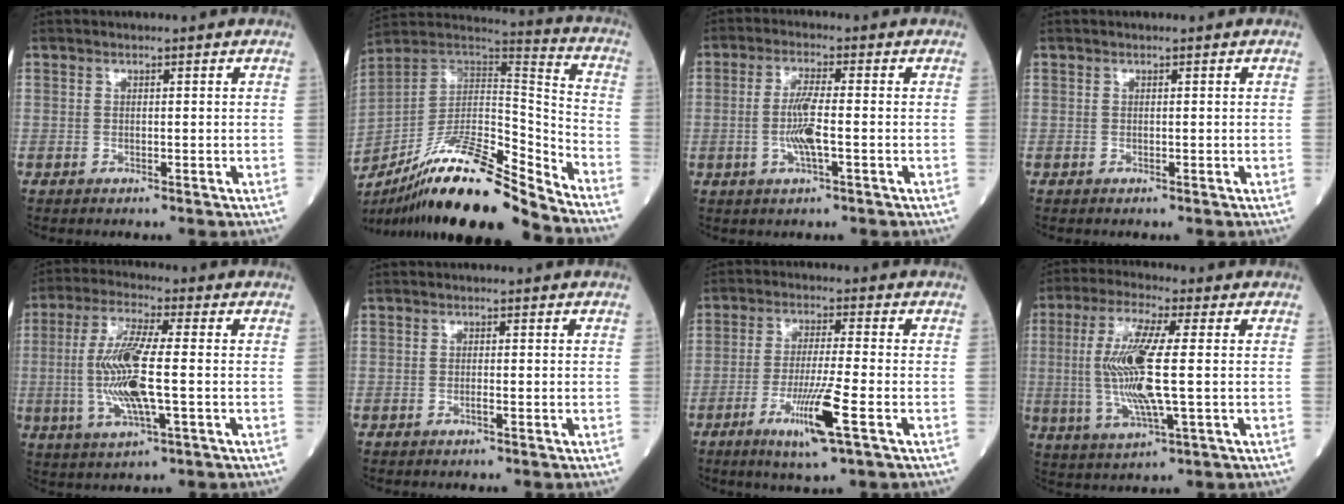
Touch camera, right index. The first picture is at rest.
{"total": 20.9, "force": [-16.3, 2.0, 12.9], "torque": [-0.244, 0.011, -0.294]}
{"total": 5.5, "force": [-0.9, 0.3, 5.4], "torque": [-0.113, -0.005, -0.020]}
{"total": 0.0}
{"total": 11.0, "force": [-1.1, 1.3, 10.9], "torque": [-0.233, -0.004, -0.024]}
{"total": 0.7, "force": [-0.3, -0.1, 0.6], "torque": [-0.014, 0.000, -0.006]}
{"total": 9.1, "force": [-3.8, -0.5, 8.2], "torque": [-0.156, -0.021, -0.069]}
{"total": 12.2, "force": [0.2, 1.6, 12.1], "torque": [-0.259, 0.000, 0.001]}